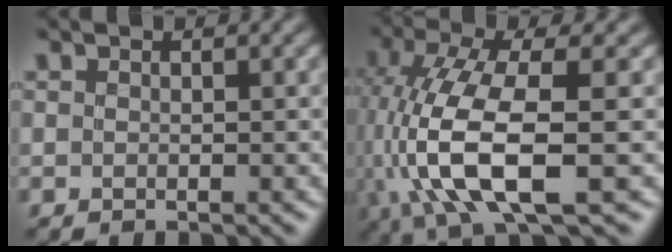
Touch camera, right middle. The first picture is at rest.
{"total": 10.6, "force": [-2.5, 4.0, 9.5], "torque": [-0.211, -0.011, -0.047]}